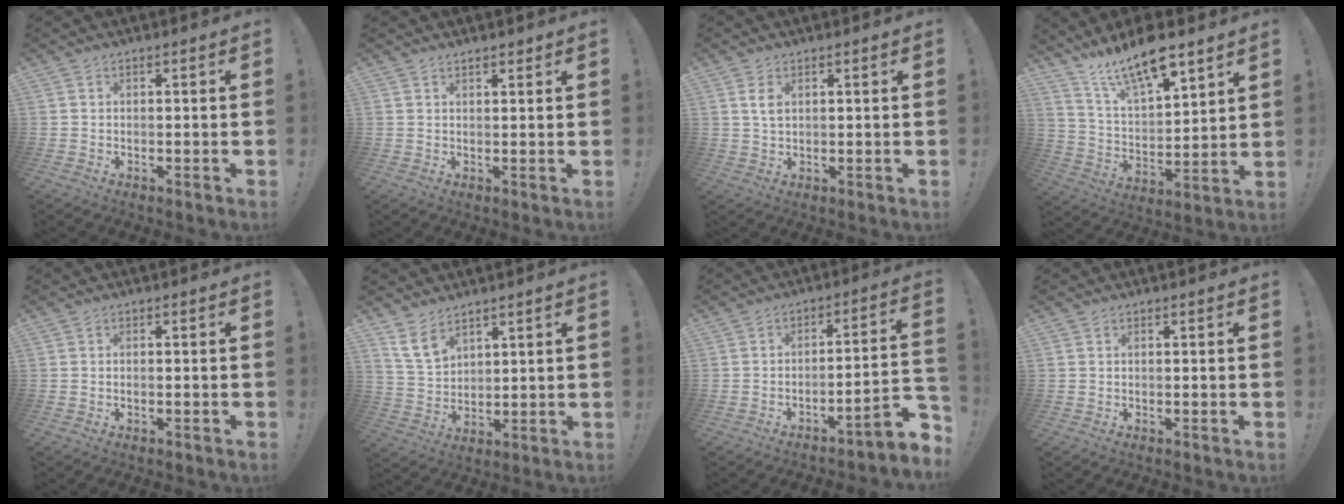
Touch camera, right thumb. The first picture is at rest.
{"total": 1.4, "force": [1.3, 0.3, 0.5], "torque": [0.005, -0.010, 0.021]}
{"total": 3.3, "force": [1.2, 1.6, 2.6], "torque": [-0.040, -0.003, 0.019]}
{"total": 14.2, "force": [11.2, 3.9, 7.9], "torque": [-0.143, -0.078, 0.197]}
{"total": 0.0}
{"total": 8.2, "force": [5.9, 4.3, 3.8], "torque": [-0.072, -0.028, 0.117]}
{"total": 7.4, "force": [-4.8, 1.1, 5.5], "torque": [-0.069, 0.020, -0.084]}
{"total": 0.0}